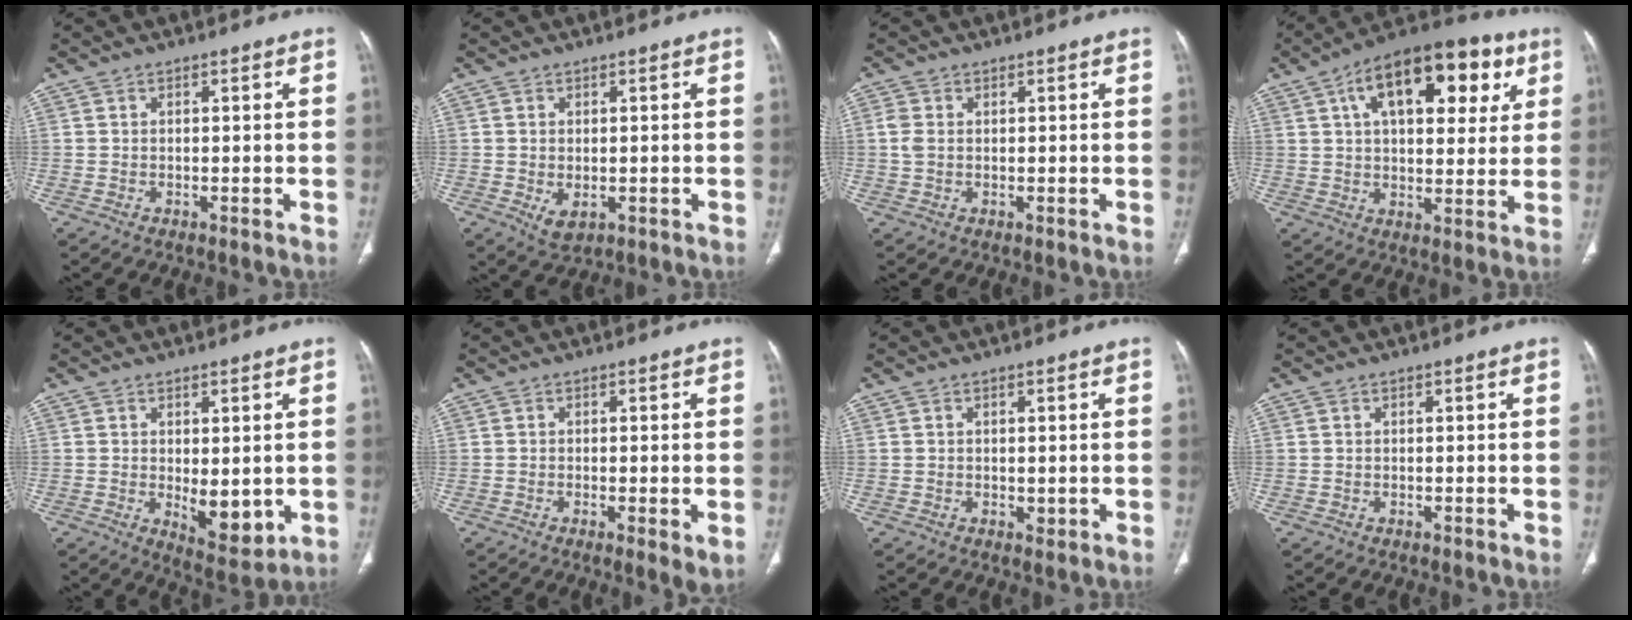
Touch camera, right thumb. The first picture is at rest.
{"total": 3.3, "force": [-0.6, 2.0, 2.5], "torque": [-0.043, -0.007, 0.002]}
{"total": 2.3, "force": [0.4, 1.7, 1.5], "torque": [-0.041, 0.003, 0.009]}
{"total": 21.2, "force": [8.3, 10.8, 16.3], "torque": [-0.209, 0.008, 0.123]}
{"total": 7.1, "force": [-0.5, 3.4, 6.3], "torque": [-0.072, -0.020, 0.008]}
{"total": 3.4, "force": [-0.7, 0.8, 3.2], "torque": [-0.057, -0.013, -0.014]}
{"total": 0.9, "force": [0.1, 0.7, 0.6], "torque": [-0.007, -0.003, 0.004]}
{"total": 0.0}